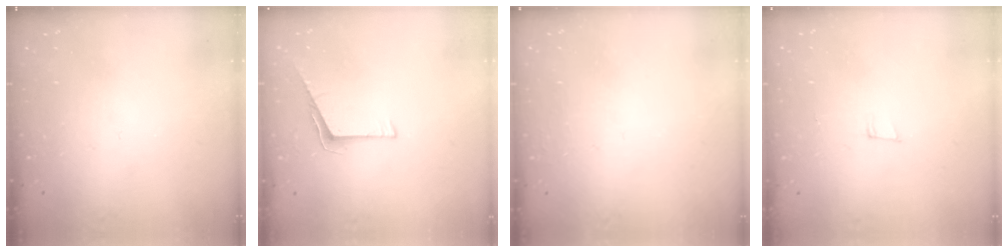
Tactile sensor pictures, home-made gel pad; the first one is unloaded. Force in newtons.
{"total": 5.4, "press": 5.3, "slide": 0.6}
{"total": 1.8, "press": 1.7, "slide": 0.4}
{"total": 5.6, "press": 4.5, "slide": 3.3}